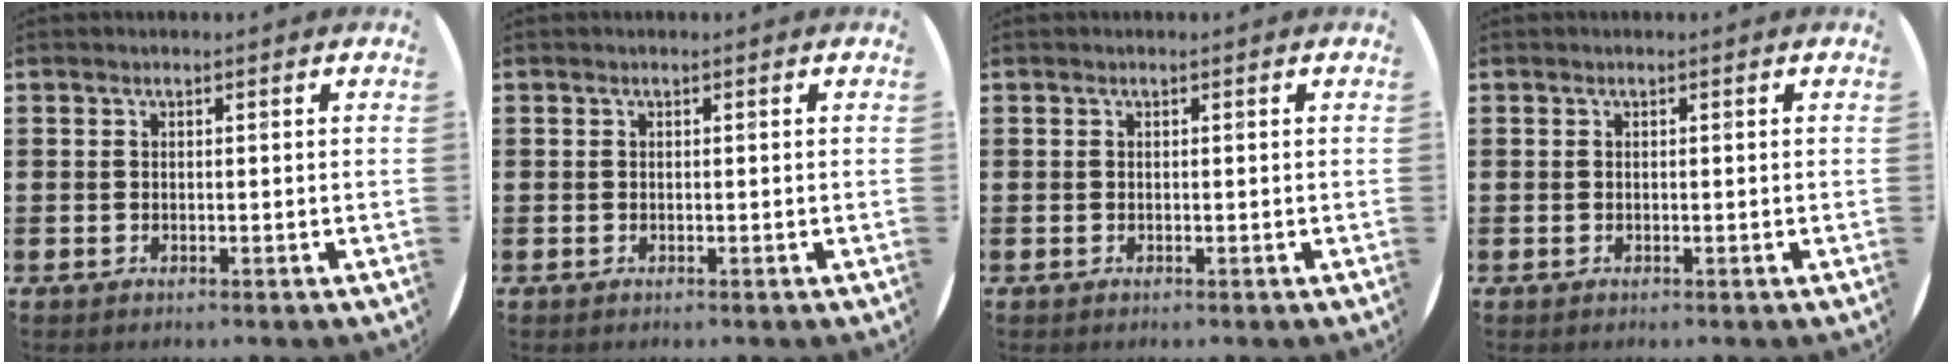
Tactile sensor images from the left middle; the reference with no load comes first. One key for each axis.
{"total": 0.0}
{"total": 0.0}
{"total": 0.0}